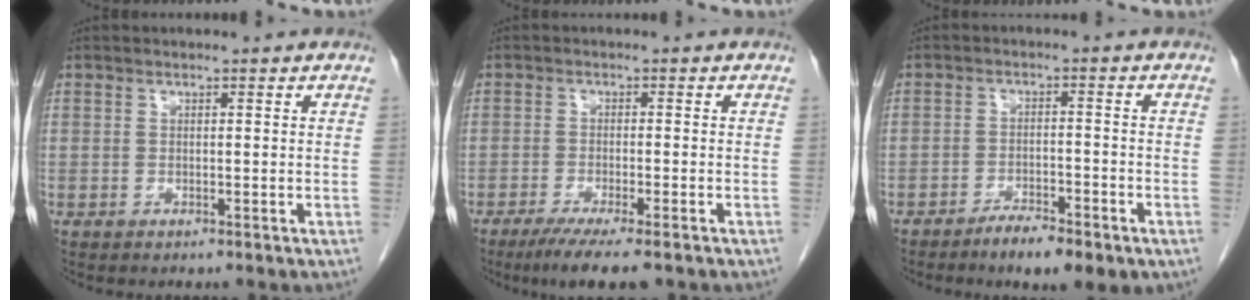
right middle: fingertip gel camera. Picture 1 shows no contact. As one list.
[{"total": 7.1, "force": [-5.2, 0.5, 4.8], "torque": [-0.075, -0.019, -0.078]}, {"total": 6.0, "force": [-4.0, 1.3, 4.3], "torque": [-0.069, -0.005, -0.059]}]